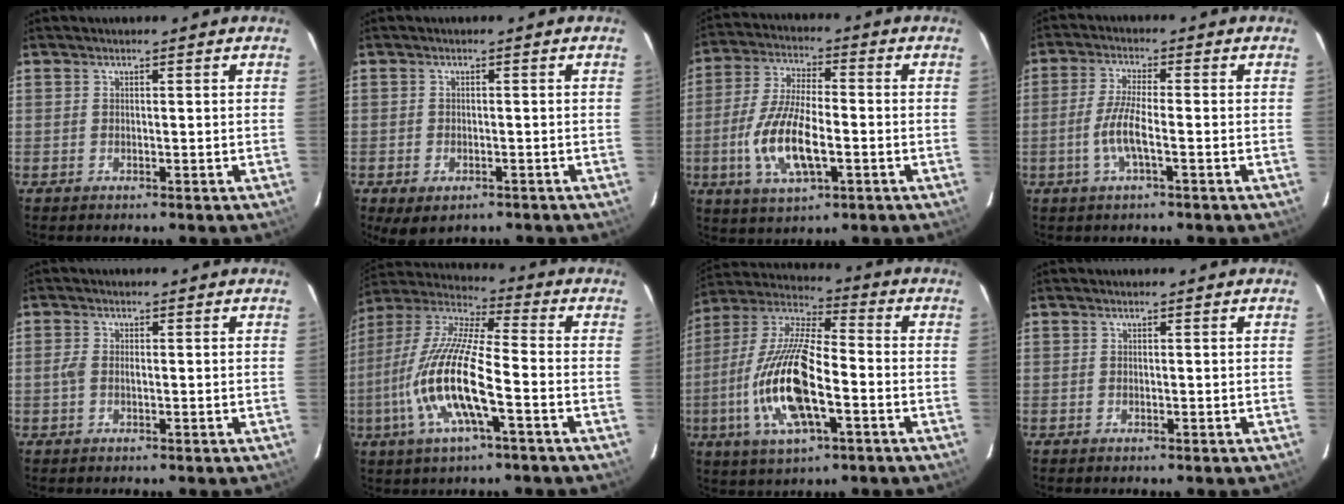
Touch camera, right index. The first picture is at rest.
{"total": 4.3, "force": [-2.3, 2.7, 2.5], "torque": [-0.051, -0.016, -0.031]}
{"total": 13.8, "force": [-3.7, 5.3, 12.1], "torque": [-0.254, -0.006, -0.068]}
{"total": 6.1, "force": [-2.0, 0.8, 5.7], "torque": [-0.121, -0.002, -0.042]}
{"total": 2.0, "force": [-0.4, 1.1, 1.6], "torque": [-0.036, 0.001, -0.009]}
{"total": 17.3, "force": [-5.3, 3.7, 16.1], "torque": [-0.328, -0.011, -0.110]}
{"total": 18.9, "force": [-5.3, 6.5, 17.0], "torque": [-0.351, -0.010, -0.105]}
{"total": 0.0}